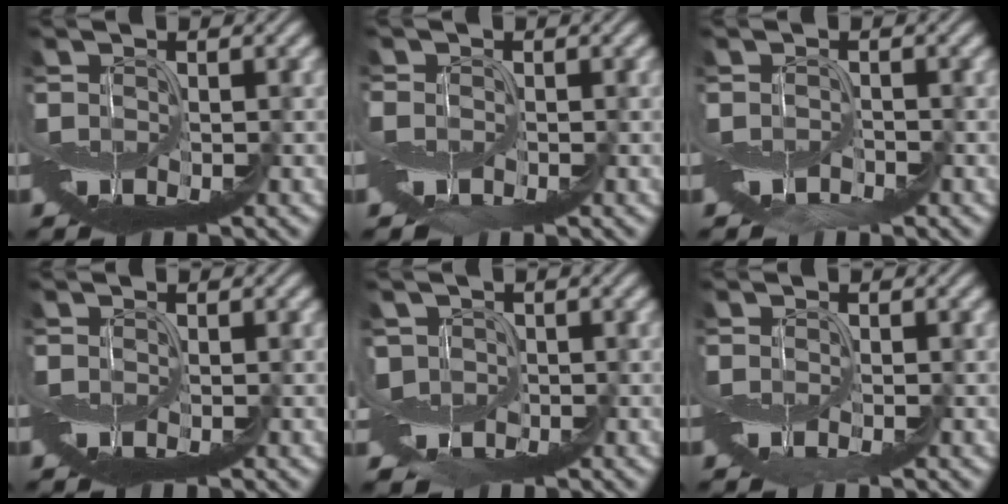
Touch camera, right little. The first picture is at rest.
{"total": 0.9, "force": [-0.6, 0.3, -0.6], "torque": [0.022, 0.009, -0.006]}
{"total": 0.9, "force": [-0.7, -0.1, -0.6], "torque": [0.010, -0.003, -0.012]}
{"total": 0.0}
{"total": 2.8, "force": [0.1, 2.0, 1.9], "torque": [-0.019, 0.009, 0.007]}
{"total": 0.7, "force": [0.2, -0.4, -0.4], "torque": [0.005, 0.001, 0.003]}